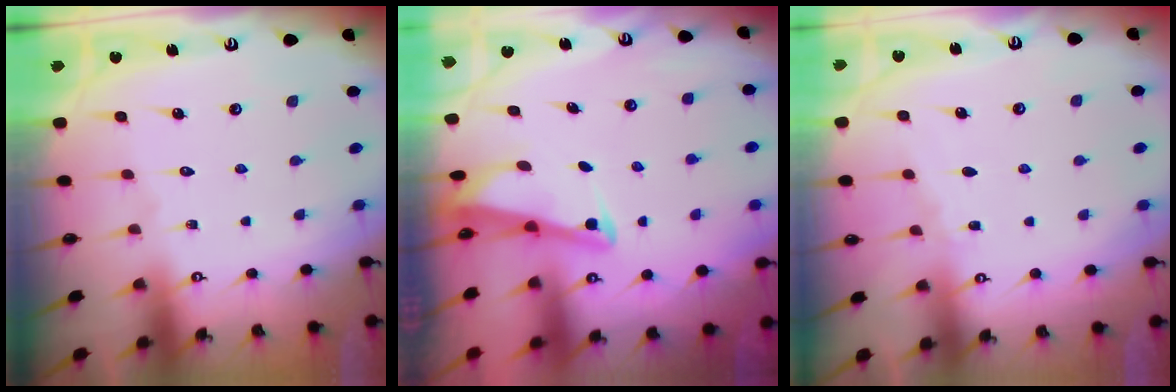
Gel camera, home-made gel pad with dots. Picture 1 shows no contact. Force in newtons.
{"total": 2.8, "press": 2.8, "slide": 0.3}
{"total": 2.8, "press": 2.8, "slide": 0.4}